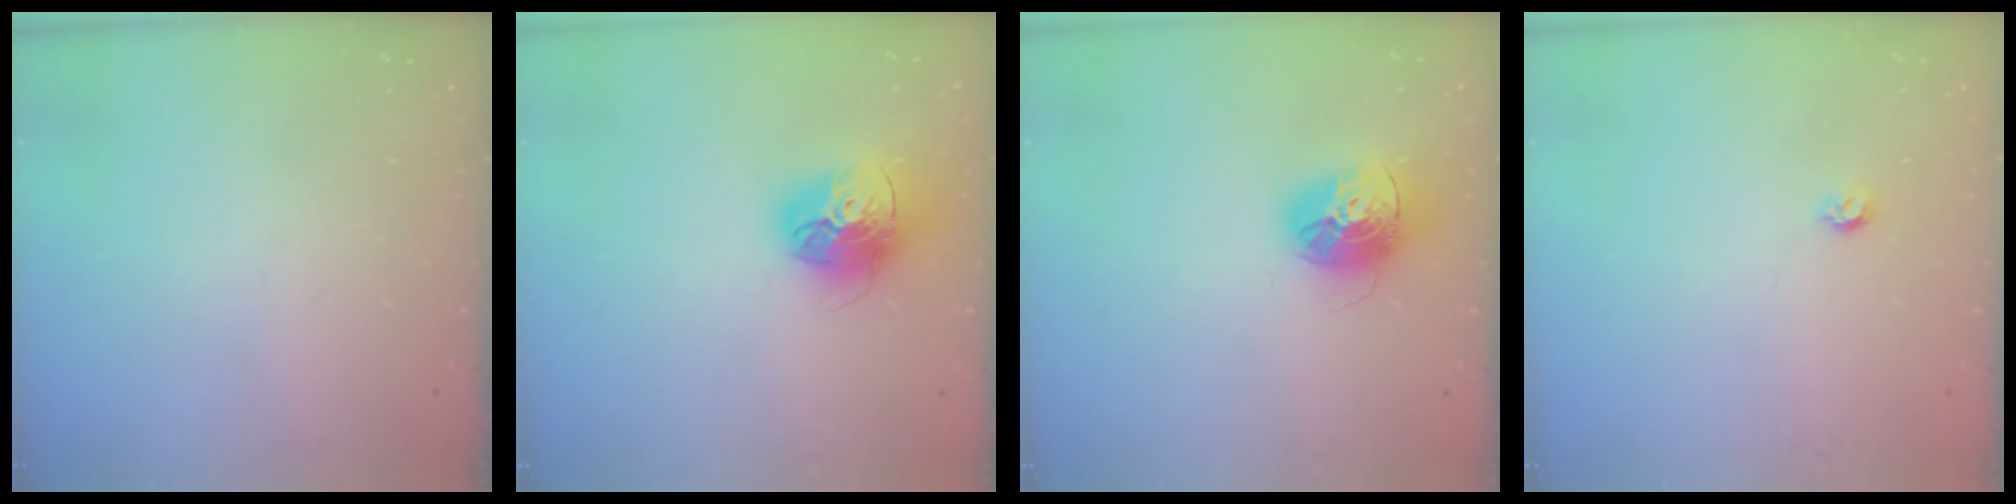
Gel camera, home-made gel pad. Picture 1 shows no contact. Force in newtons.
{"total": 16.2, "press": 16.1, "slide": 1.6}
{"total": 14.8, "press": 14.7, "slide": 1.4}
{"total": 3.5, "press": 3.5, "slide": 0.3}